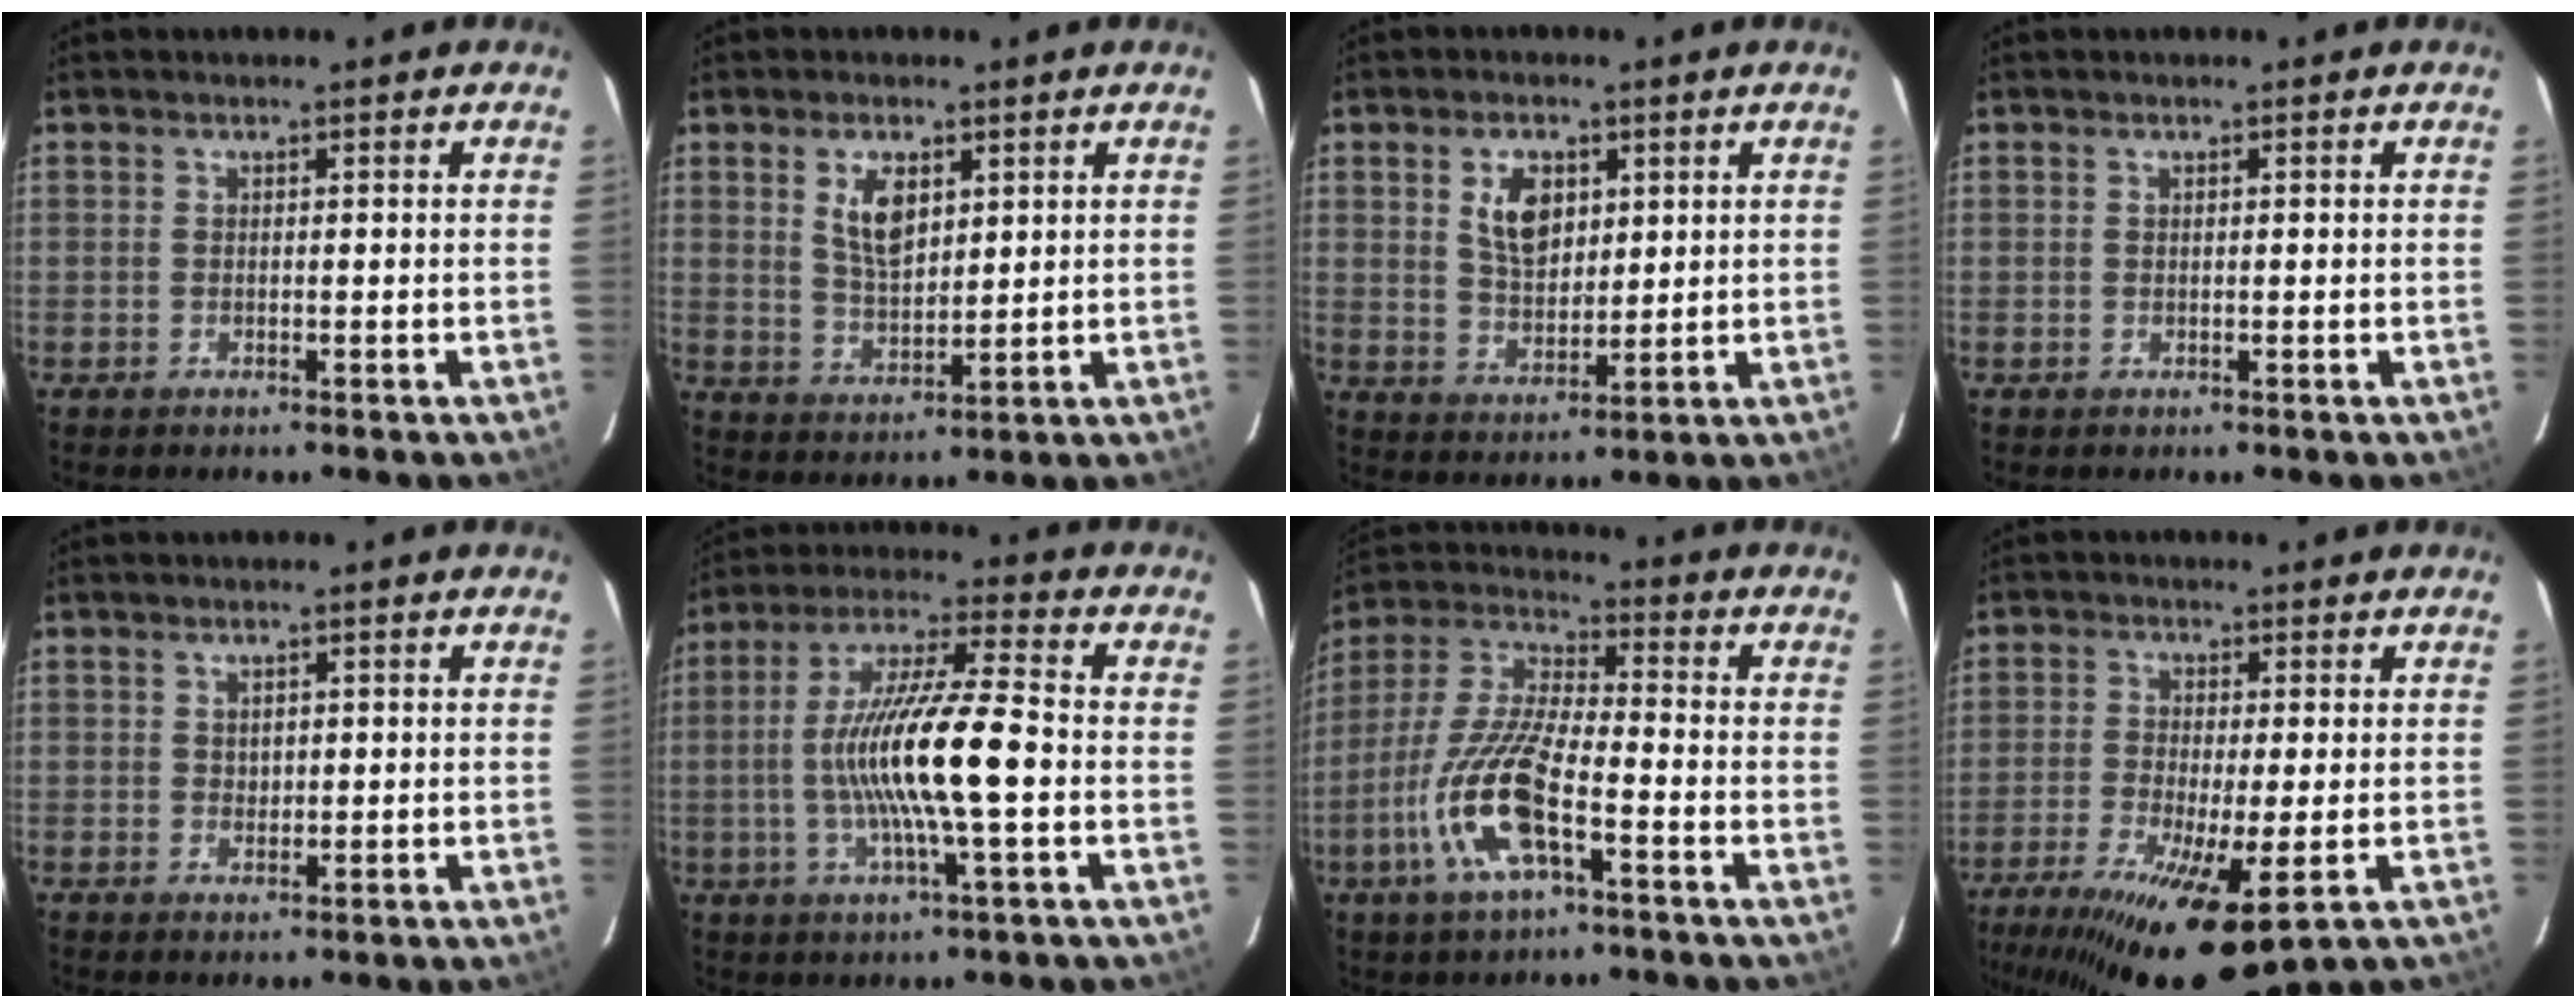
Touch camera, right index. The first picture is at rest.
{"total": 6.9, "force": [2.8, 3.4, 5.3], "torque": [-0.096, 0.001, 0.059]}
{"total": 7.5, "force": [2.8, 4.4, 5.4], "torque": [-0.097, 0.007, 0.056]}
{"total": 0.0}
{"total": 1.5, "force": [0.5, 1.2, 0.7], "torque": [-0.008, 0.004, 0.011]}
{"total": 16.4, "force": [-2.3, 0.8, 16.2], "torque": [-0.304, 0.002, -0.044]}
{"total": 15.1, "force": [-6.2, 4.1, 13.2], "torque": [-0.285, -0.009, -0.126]}
{"total": 15.9, "force": [-8.4, 3.7, 13.0], "torque": [-0.266, -0.056, -0.142]}